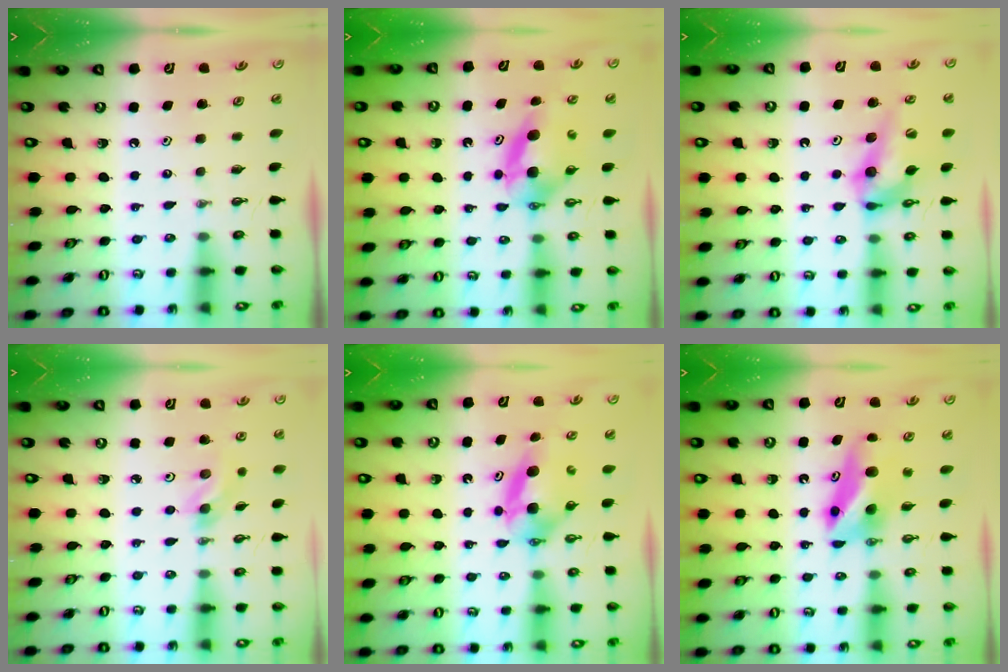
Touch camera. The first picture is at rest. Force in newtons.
{"total": 6.0, "press": 5.9, "slide": 1.0}
{"total": 12.2, "press": 12.1, "slide": 1.2}
{"total": 5.4, "press": 5.0, "slide": 2.0}
{"total": 6.6, "press": 6.3, "slide": 2.0}
{"total": 8.0, "press": 7.2, "slide": 3.4}